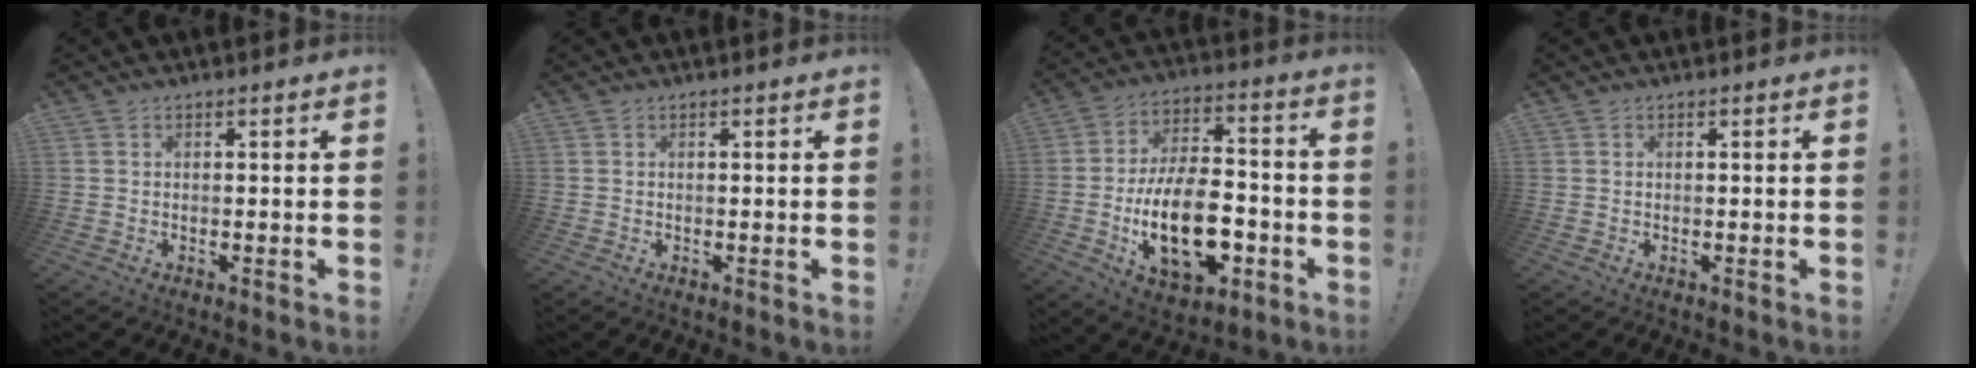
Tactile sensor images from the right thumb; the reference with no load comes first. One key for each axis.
{"total": 0.0}
{"total": 21.6, "fx": -6.7, "fy": 11.8, "fz": 16.8, "tx": -0.293, "ty": 0.038, "tz": -0.104}
{"total": 0.0}